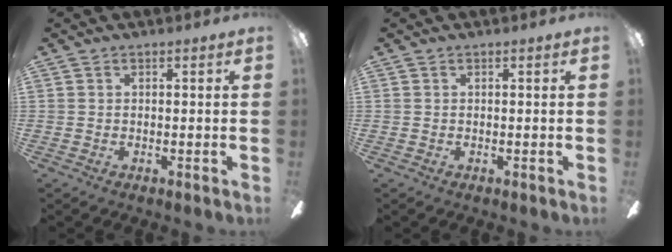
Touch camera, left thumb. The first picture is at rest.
{"total": 0.0}